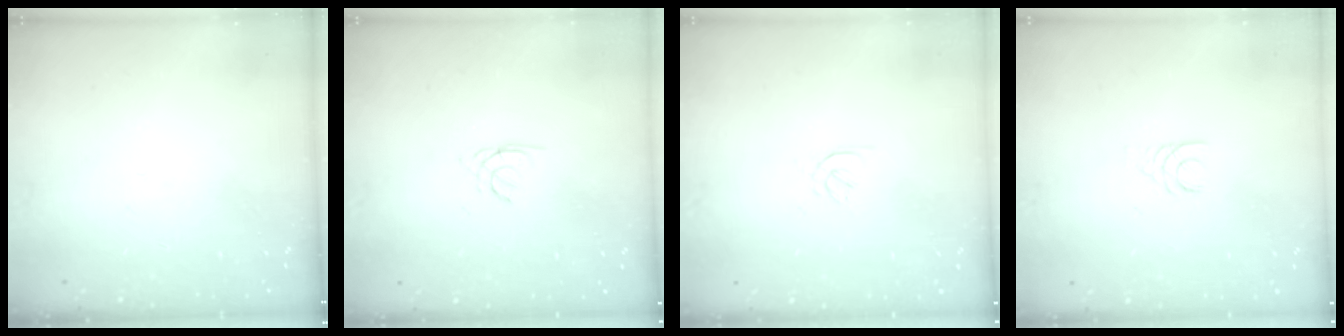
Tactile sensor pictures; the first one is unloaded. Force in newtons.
{"total": 1.3, "press": 1.2, "slide": 0.4}
{"total": 1.5, "press": 1.4, "slide": 0.6}
{"total": 3.3, "press": 3.3, "slide": 0.3}